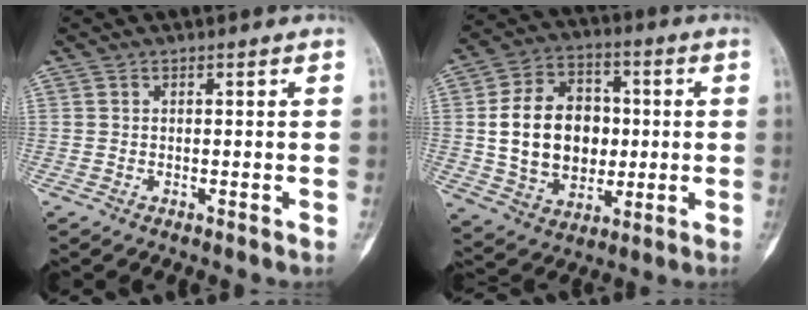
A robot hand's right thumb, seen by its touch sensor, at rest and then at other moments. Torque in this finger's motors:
{"motor_torque": [0.30, 2.46, 0.27, 0.21, 0.47]}